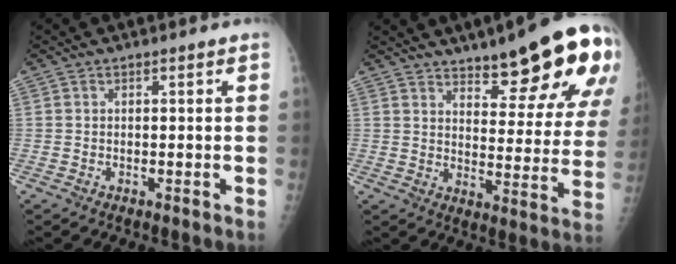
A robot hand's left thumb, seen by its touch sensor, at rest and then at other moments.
{"total": 22.3, "force": [13.6, 6.6, 16.4], "torque": [-0.182, -0.062, 0.184]}